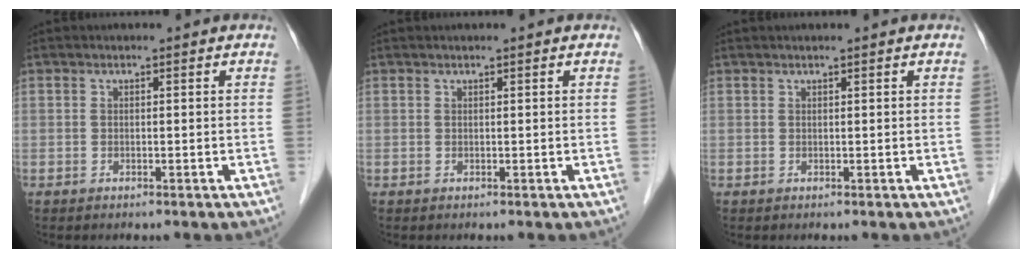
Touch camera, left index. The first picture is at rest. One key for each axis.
{"total": 0.8, "fx": 0.6, "fy": -0.2, "fz": 0.5, "tx": -0.018, "ty": 0.009, "tz": 0.017}
{"total": 1.1, "fx": 0.8, "fy": -0.2, "fz": 0.7, "tx": -0.020, "ty": 0.012, "tz": 0.020}